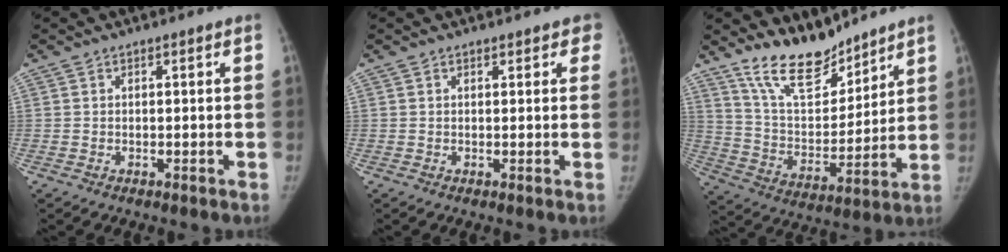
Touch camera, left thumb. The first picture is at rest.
{"total": 2.6, "force": [1.9, 1.4, 0.8], "torque": [0.023, -0.003, 0.011]}
{"total": 14.2, "force": [11.9, 5.2, 5.6], "torque": [-0.064, -0.078, 0.225]}